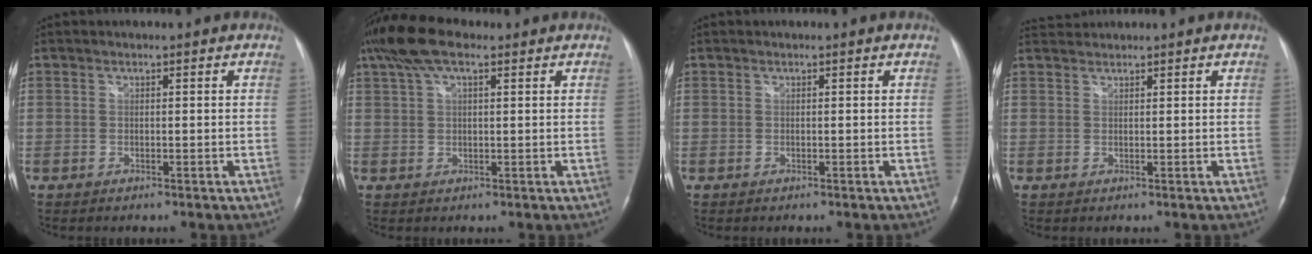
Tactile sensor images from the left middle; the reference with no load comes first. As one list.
[{"total": 7.2, "force": [4.6, 2.4, 5.0], "torque": [-0.111, 0.034, 0.083]}, {"total": 0.0}, {"total": 1.9, "force": [1.9, -0.1, -0.2], "torque": [-0.007, 0.014, 0.042]}]